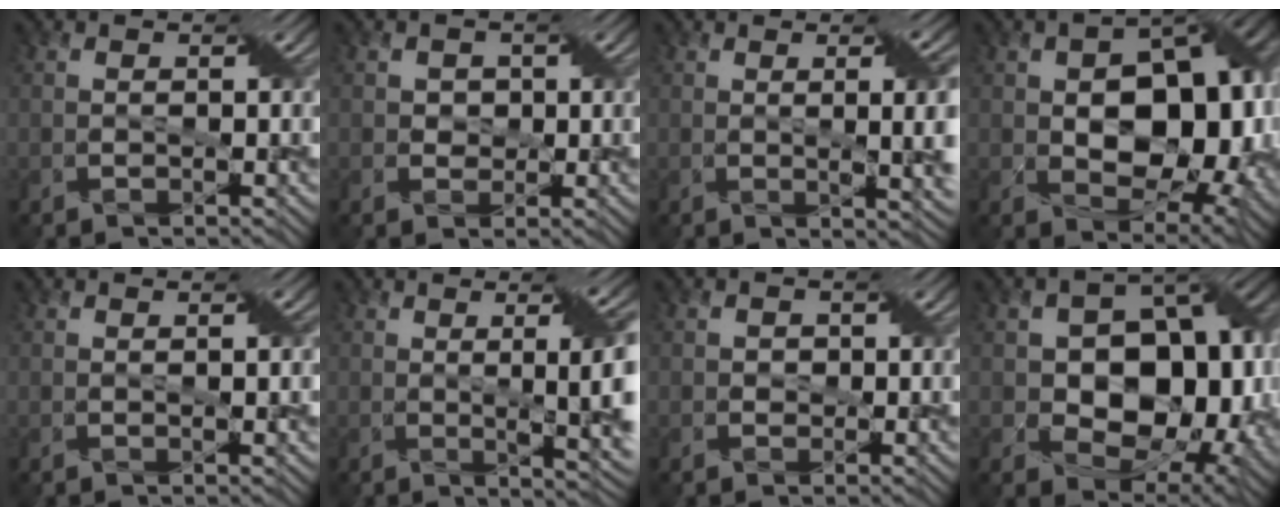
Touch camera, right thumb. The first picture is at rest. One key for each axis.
{"total": 1.8, "fx": 0.2, "fy": 1.8, "fz": 0.4, "tx": -0.014, "ty": -0.001, "tz": -0.001}
{"total": 7.5, "fx": 0.8, "fy": 2.3, "fz": 7.1, "tx": -0.088, "ty": 0.003, "tz": 0.017}
{"total": 14.8, "fx": -0.1, "fy": 9.2, "fz": 11.6, "tx": -0.161, "ty": 0.002, "tz": 0.006}
{"total": 1.4, "fx": 0.4, "fy": 0.2, "fz": 1.3, "tx": -0.022, "ty": 0.003, "tz": 0.007}
{"total": 10.4, "fx": 1.0, "fy": 2.8, "fz": 10.0, "tx": -0.128, "ty": 0.009, "tz": 0.020}
{"total": 1.0, "fx": 0.0, "fy": 1.0, "fz": 0.2, "tx": -0.007, "ty": -0.002, "tz": -0.003}
{"total": 14.6, "fx": -0.8, "fy": 10.2, "fz": 10.5, "tx": -0.146, "ty": -0.011, "tz": -0.010}